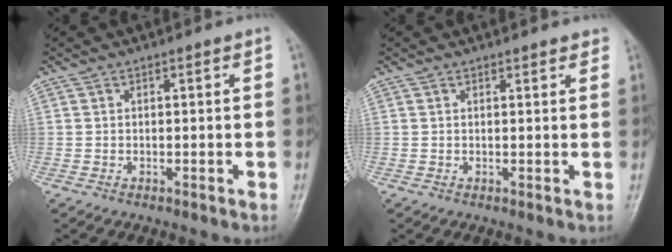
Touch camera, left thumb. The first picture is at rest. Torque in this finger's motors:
{"motor_torque": [-0.18, 0.08, -0.20, -0.04, 0.03]}